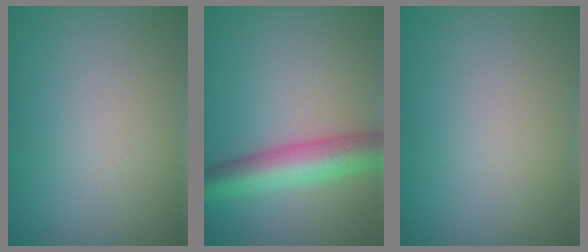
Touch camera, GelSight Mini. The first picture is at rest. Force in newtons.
{"total": 6.0, "press": 6.0, "slide": 0.1}
{"total": 0.0}